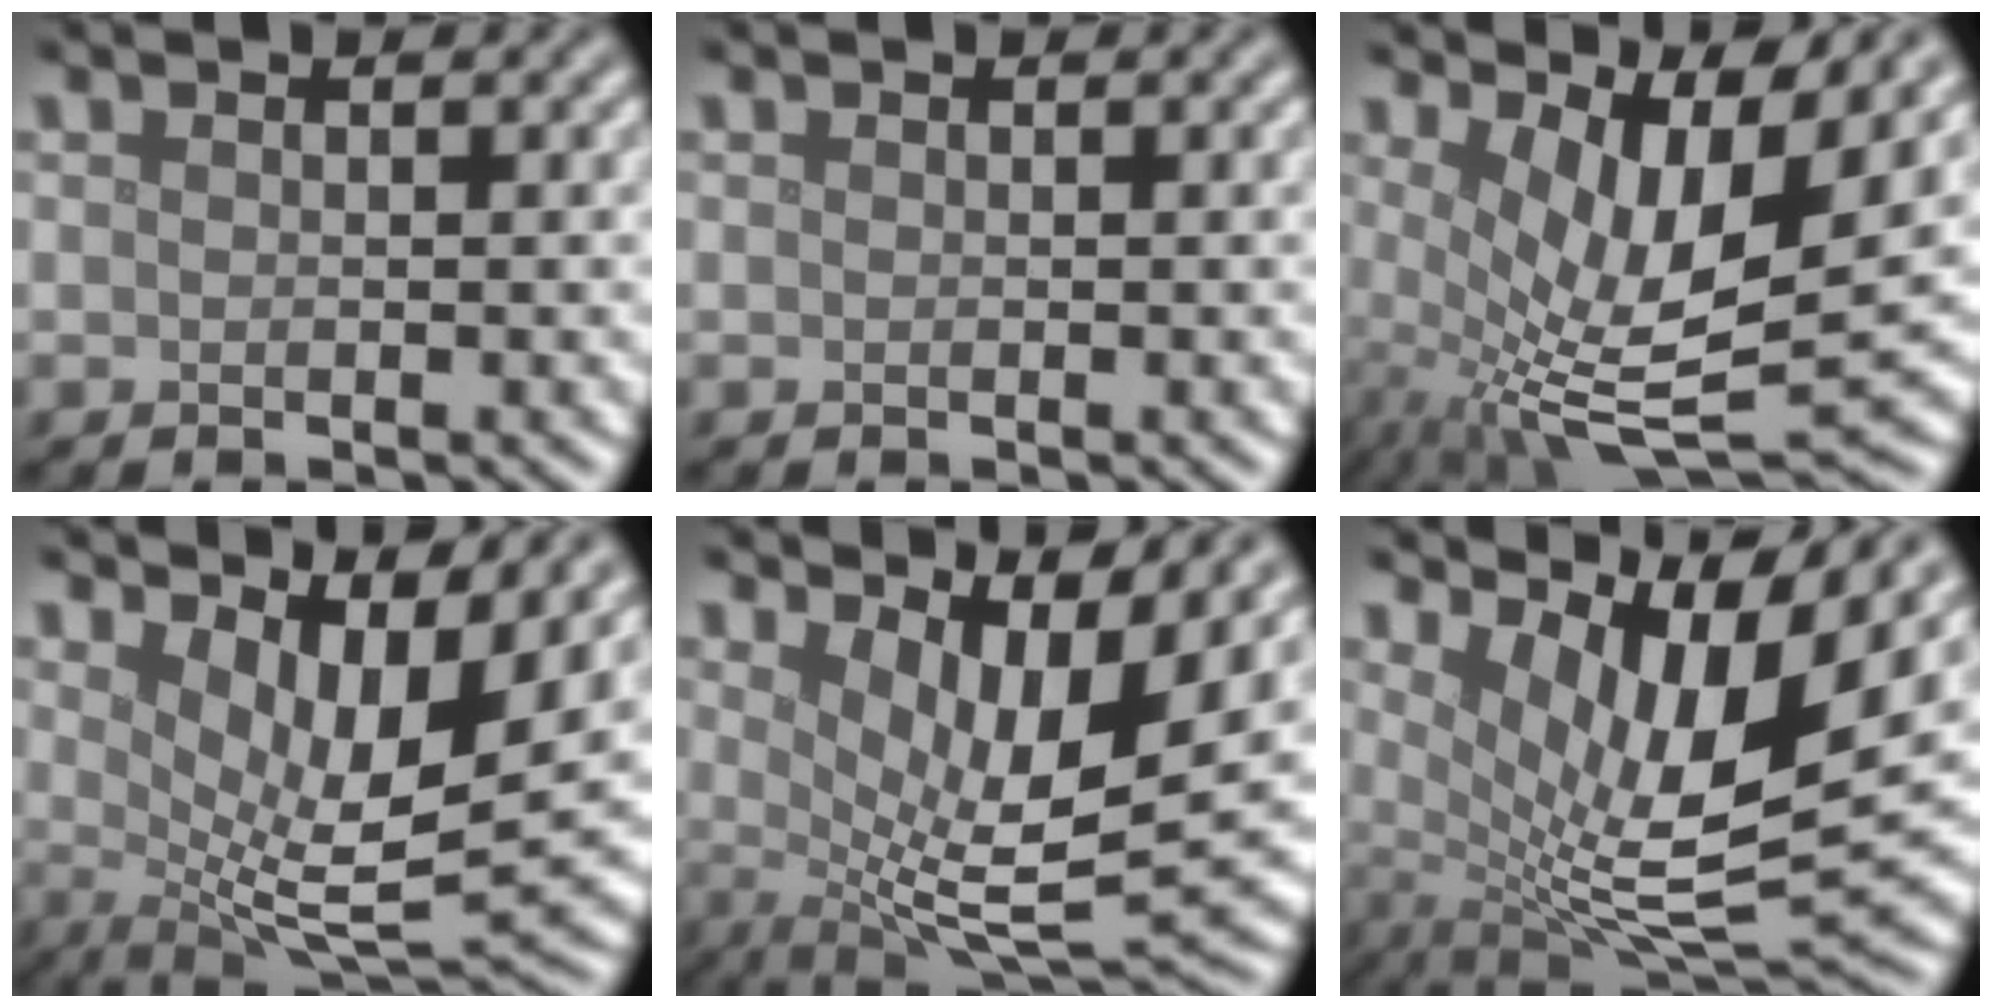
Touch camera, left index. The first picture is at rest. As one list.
[{"total": 0.0}, {"total": 10.0, "force": [2.5, 3.3, 9.1], "torque": [-0.173, -0.008, 0.053]}, {"total": 8.7, "force": [3.7, 2.6, 7.4], "torque": [-0.123, -0.009, 0.070]}, {"total": 9.5, "force": [3.6, 2.6, 8.4], "torque": [-0.141, -0.004, 0.071]}, {"total": 10.0, "force": [4.7, 2.6, 8.5], "torque": [-0.157, -0.005, 0.091]}]